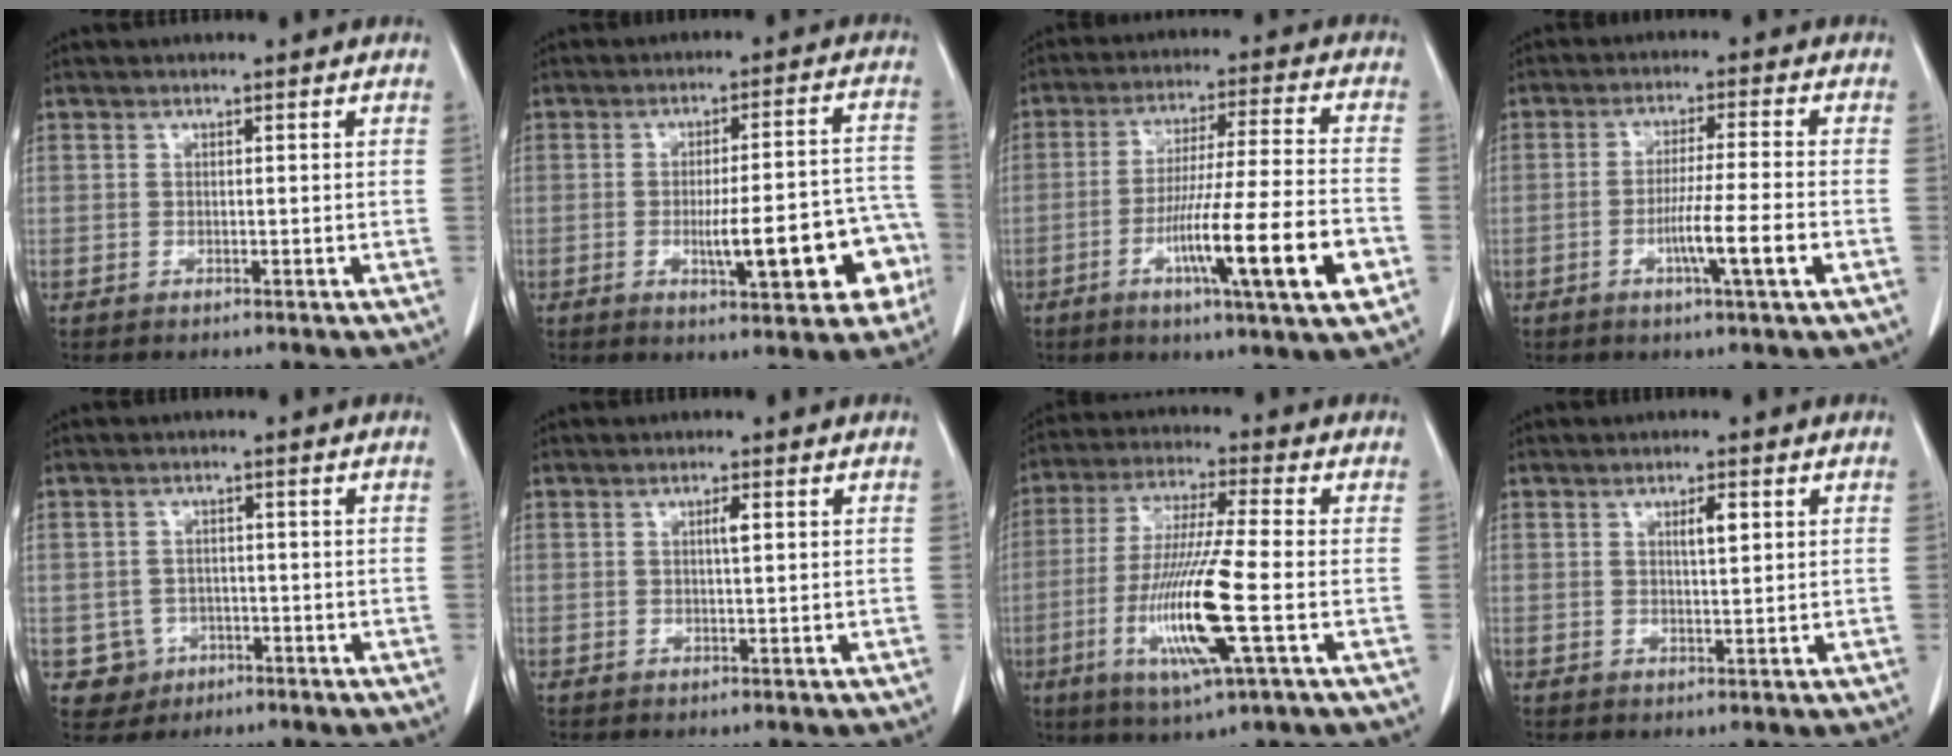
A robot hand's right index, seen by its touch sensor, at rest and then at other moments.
{"total": 13.1, "force": [-4.1, 2.8, 12.2], "torque": [-0.153, 0.025, -0.048]}
{"total": 16.4, "force": [-6.0, -0.1, 15.2], "torque": [-0.250, -0.015, -0.097]}
{"total": 7.8, "force": [-2.7, -0.8, 7.2], "torque": [-0.121, -0.014, -0.049]}
{"total": 4.0, "force": [-1.3, 3.8, 0.0], "torque": [0.007, 0.012, -0.014]}
{"total": 1.3, "force": [0.3, 0.1, 1.3], "torque": [-0.025, 0.001, 0.006]}
{"total": 14.4, "force": [-3.9, 0.2, 13.9], "torque": [-0.285, -0.021, -0.075]}
{"total": 2.4, "force": [0.9, 0.4, 2.2], "torque": [-0.038, -0.002, 0.015]}